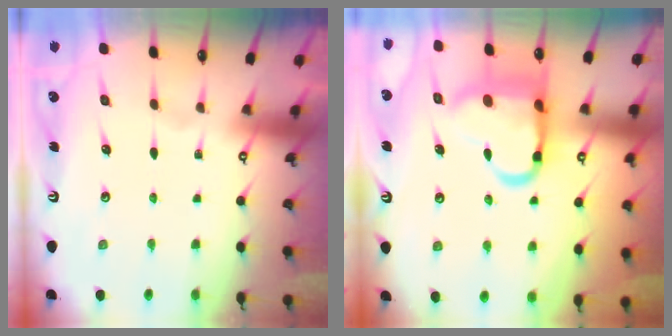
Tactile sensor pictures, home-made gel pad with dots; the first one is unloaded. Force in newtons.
{"total": 15.7, "press": 15.6, "slide": 1.8}